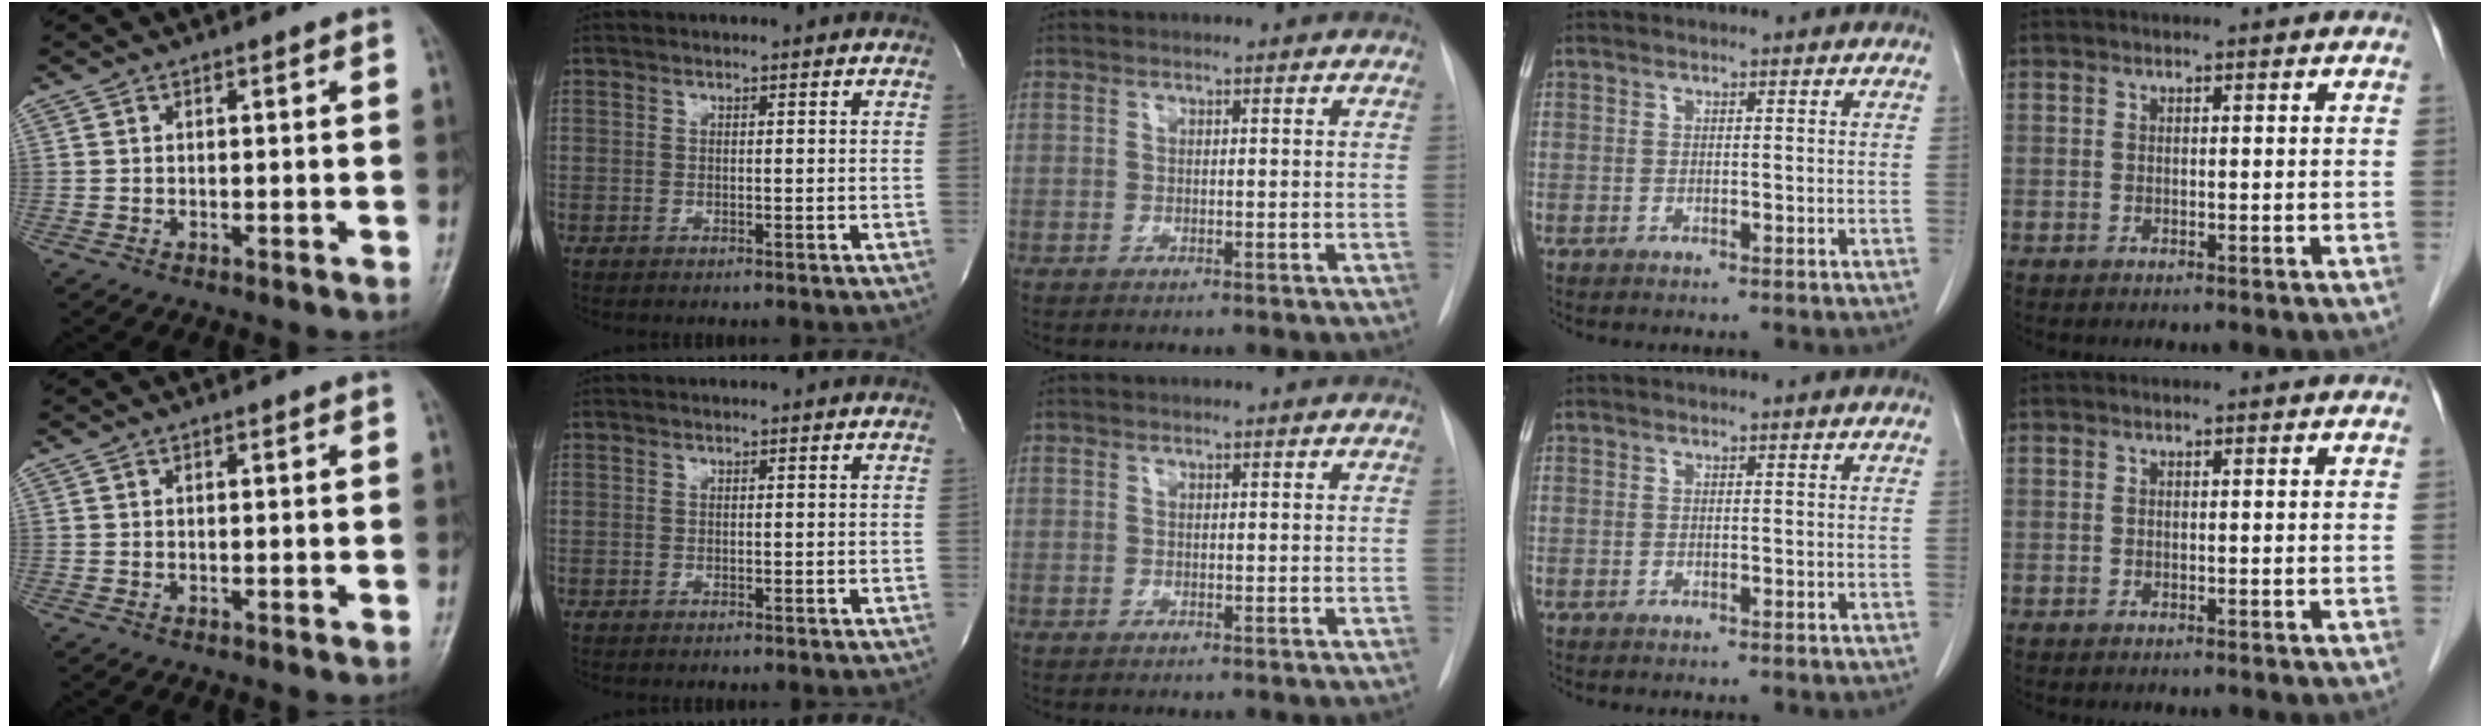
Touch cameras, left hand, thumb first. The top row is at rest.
{}